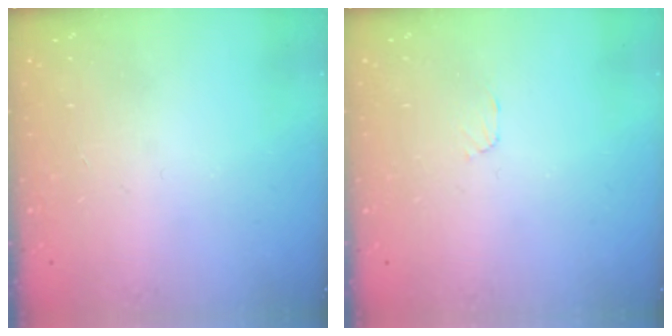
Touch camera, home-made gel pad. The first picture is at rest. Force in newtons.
{"total": 3.2, "press": 3.2, "slide": 0.5}